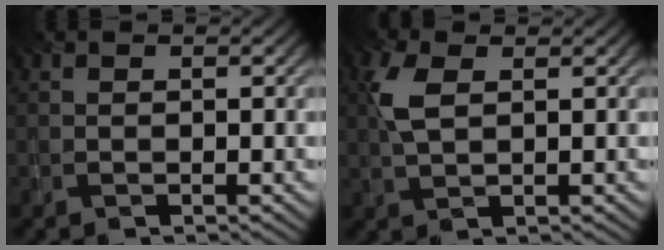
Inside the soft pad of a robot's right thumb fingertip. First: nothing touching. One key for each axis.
{"total": 4.6, "fx": 1.4, "fy": 2.3, "fz": 3.8, "tx": -0.100, "ty": 0.008, "tz": 0.024}